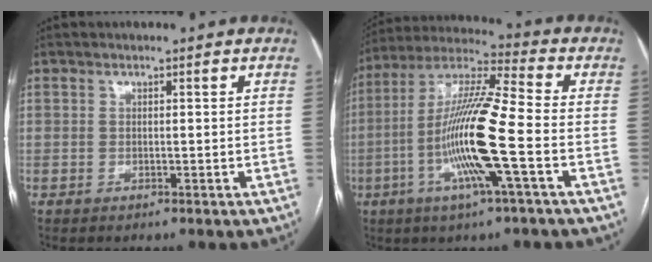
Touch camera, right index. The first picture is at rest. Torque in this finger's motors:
{"motor_torque": [2.14, 0.00, 1.05, 0.21]}